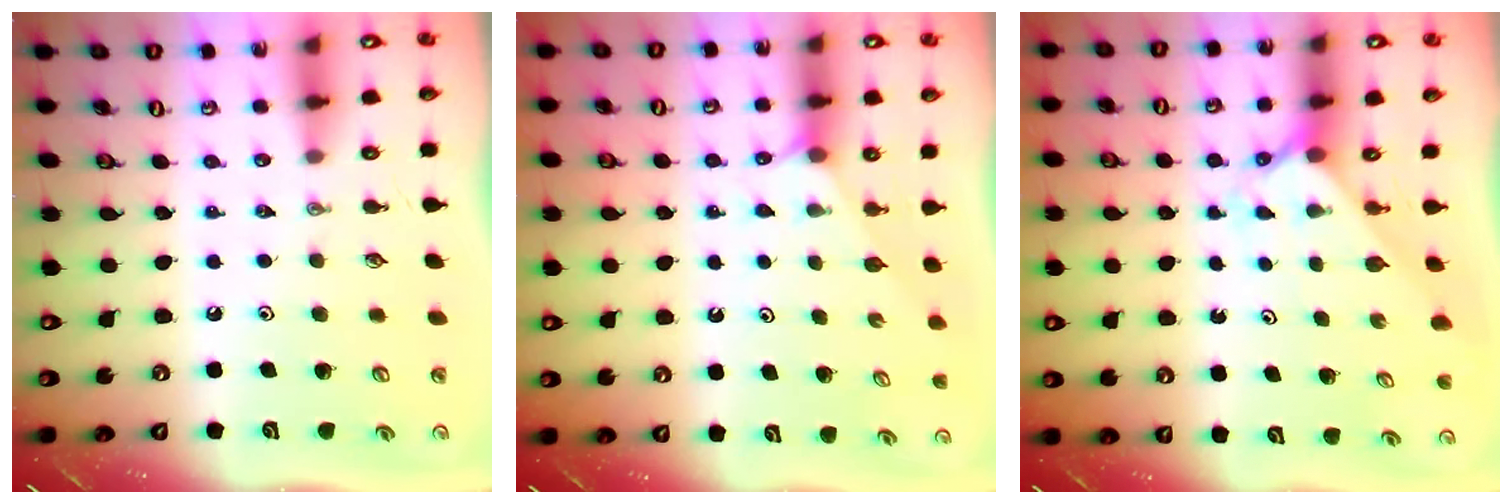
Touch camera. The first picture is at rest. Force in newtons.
{"total": 2.3, "press": 2.3, "slide": 0.4}
{"total": 2.1, "press": 2.1, "slide": 0.3}